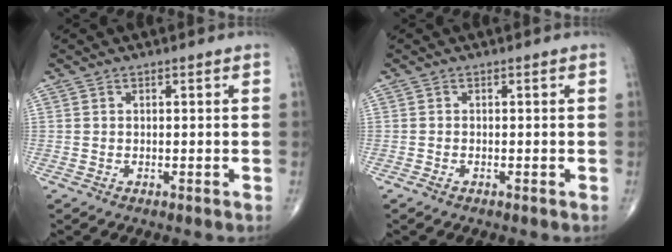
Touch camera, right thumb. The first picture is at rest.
{"total": 0.7, "force": [-0.5, 0.3, 0.4], "torque": [-0.013, 0.000, -0.011]}